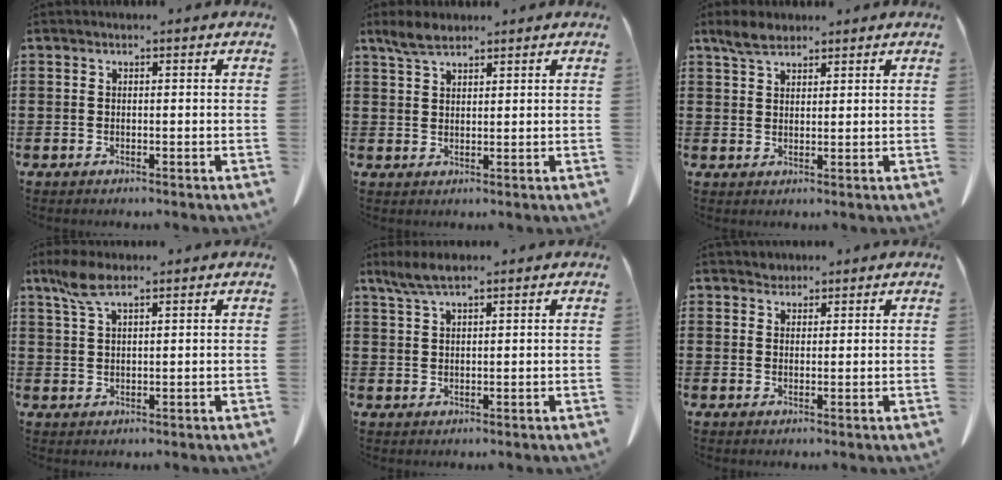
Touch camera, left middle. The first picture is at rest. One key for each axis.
{"total": 3.5, "fx": 2.6, "fy": 1.3, "fz": 1.9, "tx": -0.045, "ty": 0.004, "tz": 0.050}
{"total": 3.5, "fx": 2.8, "fy": 1.4, "fz": 1.6, "tx": -0.038, "ty": 0.003, "tz": 0.053}
{"total": 4.9, "fx": 2.9, "fy": 1.6, "fz": 3.7, "tx": -0.087, "ty": 0.001, "tz": 0.051}
{"total": 3.6, "fx": 2.5, "fy": 0.7, "fz": 2.5, "tx": -0.053, "ty": 0.002, "tz": 0.046}
{"total": 1.8, "fx": 1.6, "fy": 0.8, "fz": 0.0, "tx": -0.004, "ty": 0.003, "tz": 0.032}